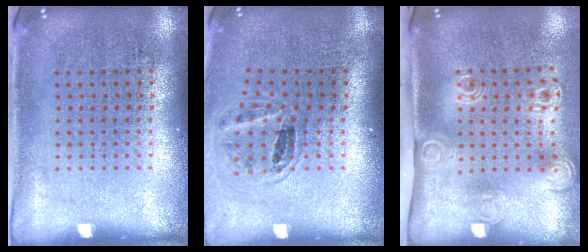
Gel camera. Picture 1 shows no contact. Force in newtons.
{"total": 1.1, "press": 1.0, "slide": 0.3}
{"total": 2.1, "press": 1.5, "slide": 1.5}